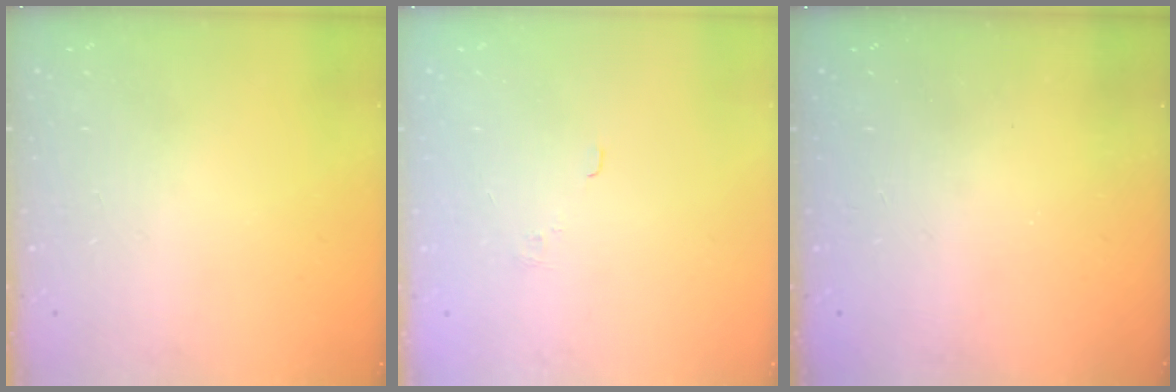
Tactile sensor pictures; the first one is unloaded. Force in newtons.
{"total": 1.8, "press": 1.3, "slide": 1.2}
{"total": 2.4, "press": 2.3, "slide": 0.8}